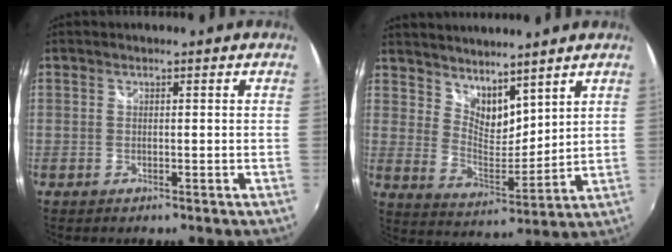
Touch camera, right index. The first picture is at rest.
{"total": 9.1, "force": [7.4, 3.7, 3.7], "torque": [-0.059, -0.004, 0.141]}